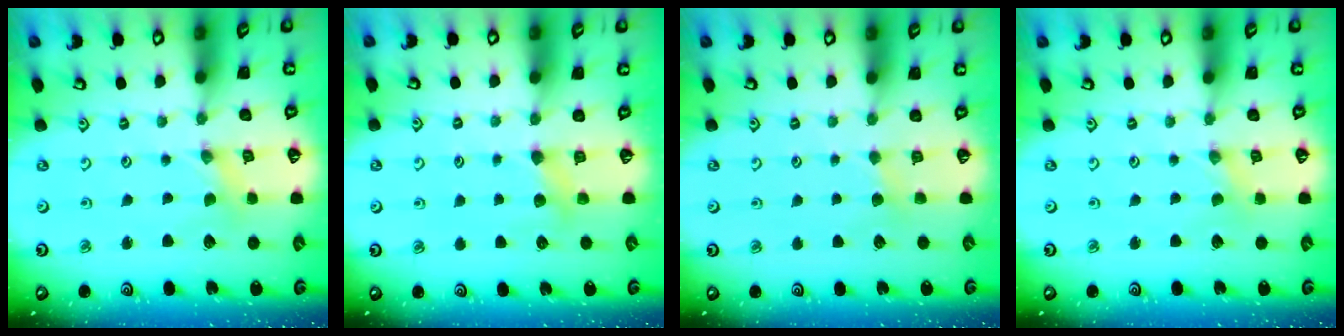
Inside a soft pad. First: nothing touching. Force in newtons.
{"total": 3.6, "press": 3.6, "slide": 0.5}
{"total": 2.8, "press": 2.8, "slide": 0.3}
{"total": 0.0}